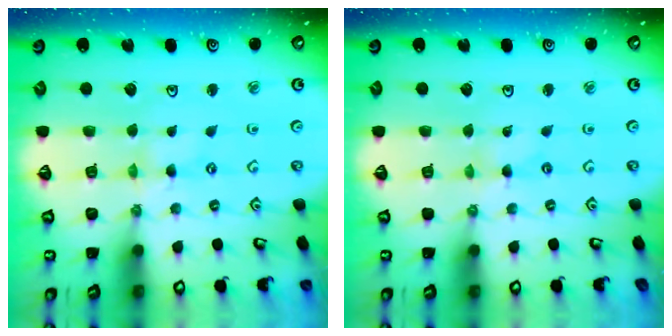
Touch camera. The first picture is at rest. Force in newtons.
{"total": 0.0}